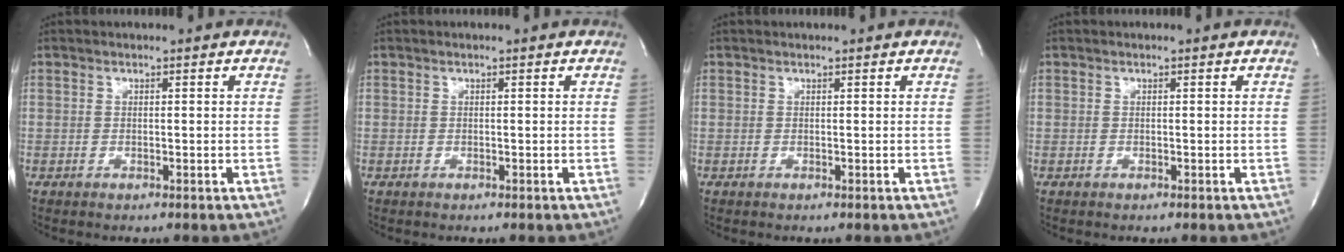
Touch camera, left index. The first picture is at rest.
{"total": 0.0}
{"total": 0.5, "force": [0.5, -0.1, 0.1], "torque": [0.000, 0.004, 0.010]}
{"total": 0.0}